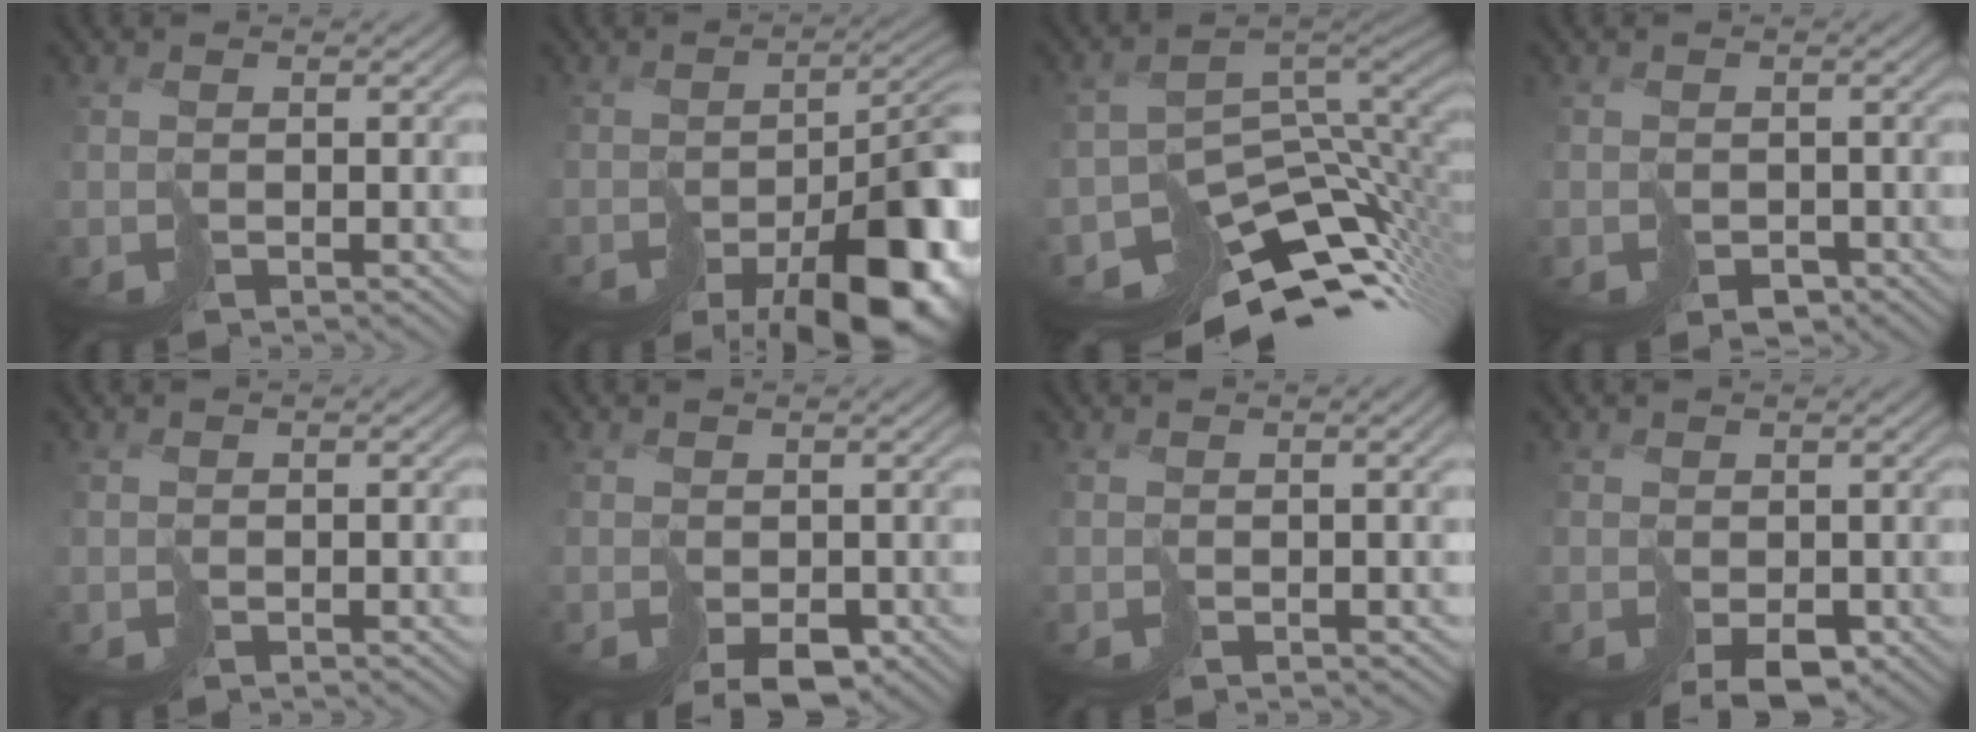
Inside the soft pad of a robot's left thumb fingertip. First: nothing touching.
{"total": 14.4, "force": [-7.7, 6.0, 10.6], "torque": [-0.135, -0.026, -0.092]}
{"total": 11.6, "force": [-5.8, 5.9, 8.1], "torque": [-0.155, -0.035, -0.067]}
{"total": 2.1, "force": [-1.1, 1.6, 0.7], "torque": [-0.006, -0.007, -0.014]}
{"total": 0.0}
{"total": 3.1, "force": [-1.1, 2.1, 1.9], "torque": [-0.035, -0.006, -0.009]}
{"total": 2.7, "force": [0.3, 0.3, 2.6], "torque": [-0.025, 0.001, 0.016]}
{"total": 3.2, "force": [-0.8, 2.1, 2.2], "torque": [-0.047, -0.006, -0.004]}